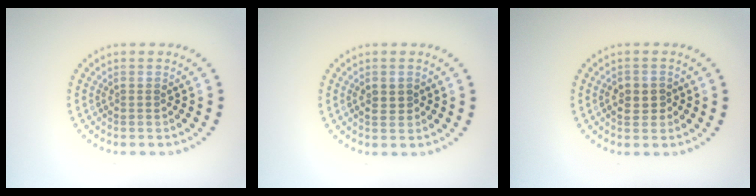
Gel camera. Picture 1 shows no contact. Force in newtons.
{"total": 1.2, "press": 1.2, "slide": 0.0}
{"total": 2.1, "press": 2.1, "slide": 0.4}